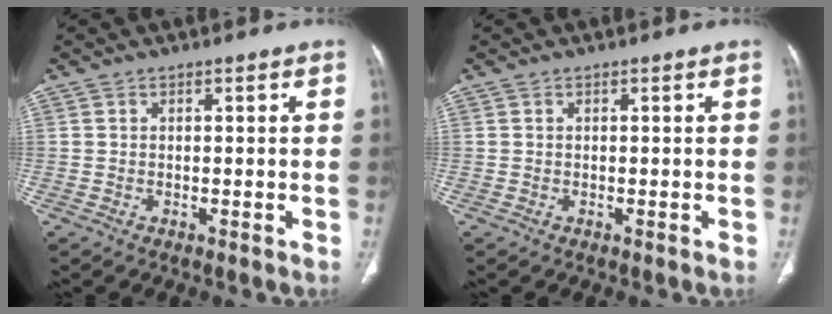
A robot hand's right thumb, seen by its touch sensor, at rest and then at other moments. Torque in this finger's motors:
{"motor_torque": [-0.03, -0.08, 0.23, -0.08, -0.01]}